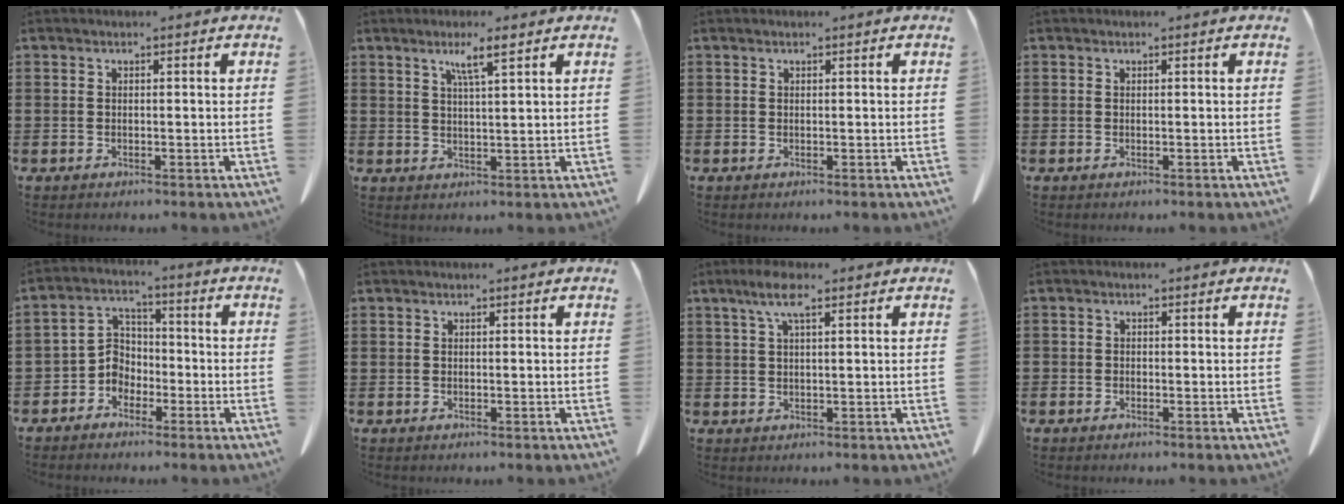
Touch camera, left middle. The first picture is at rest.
{"total": 4.0, "force": [2.7, 0.1, 3.0], "torque": [-0.056, -0.002, 0.044]}
{"total": 0.0}
{"total": 0.0}
{"total": 4.1, "force": [-2.6, 3.1, 0.9], "torque": [-0.035, 0.003, -0.060]}
{"total": 0.0}
{"total": 4.8, "force": [2.3, 1.2, 4.0], "torque": [-0.084, 0.007, 0.040]}
{"total": 0.8, "force": [-0.7, 0.4, 0.2], "torque": [-0.006, 0.000, -0.014]}